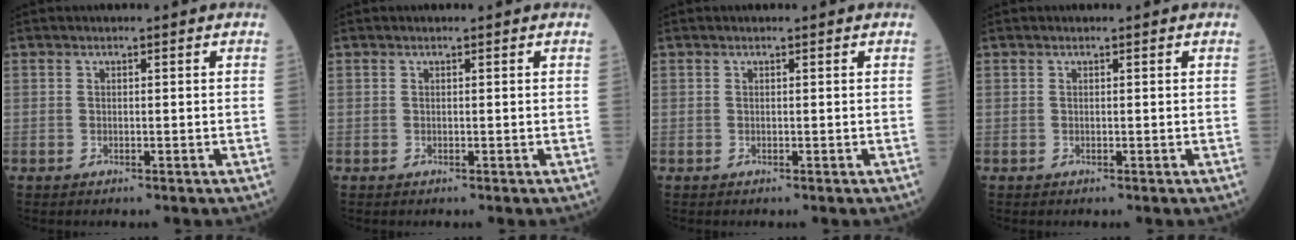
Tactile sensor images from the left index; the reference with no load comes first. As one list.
[{"total": 0.0}, {"total": 0.0}, {"total": 0.0}]